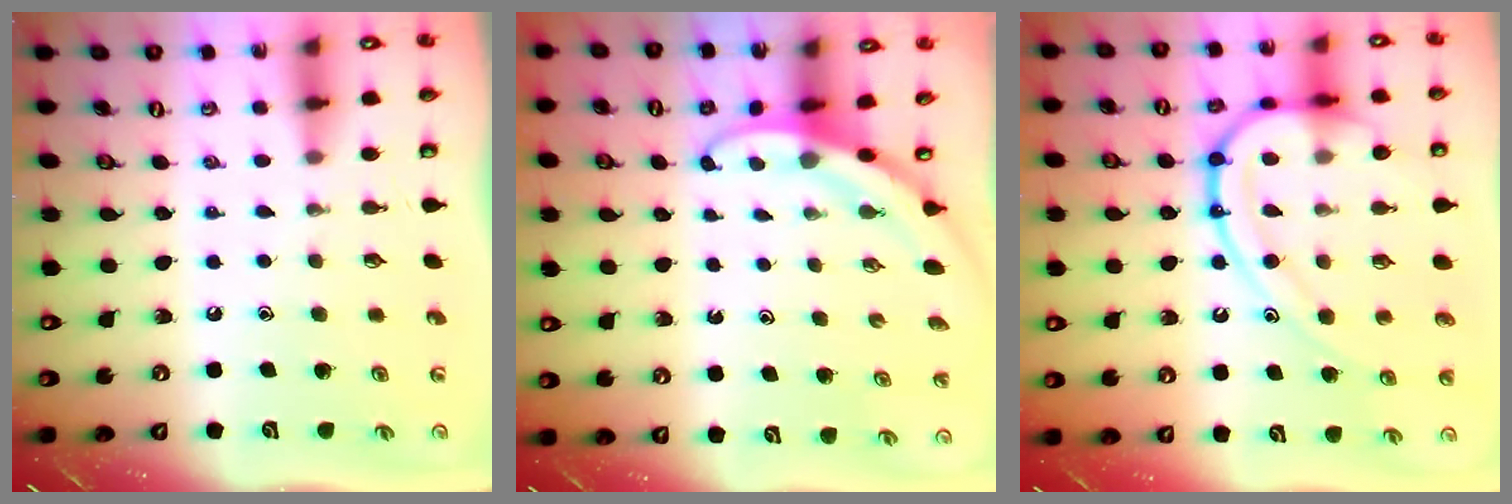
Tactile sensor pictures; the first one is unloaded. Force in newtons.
{"total": 3.3, "press": 3.3, "slide": 0.1}
{"total": 19.1, "press": 19.1, "slide": 1.6}